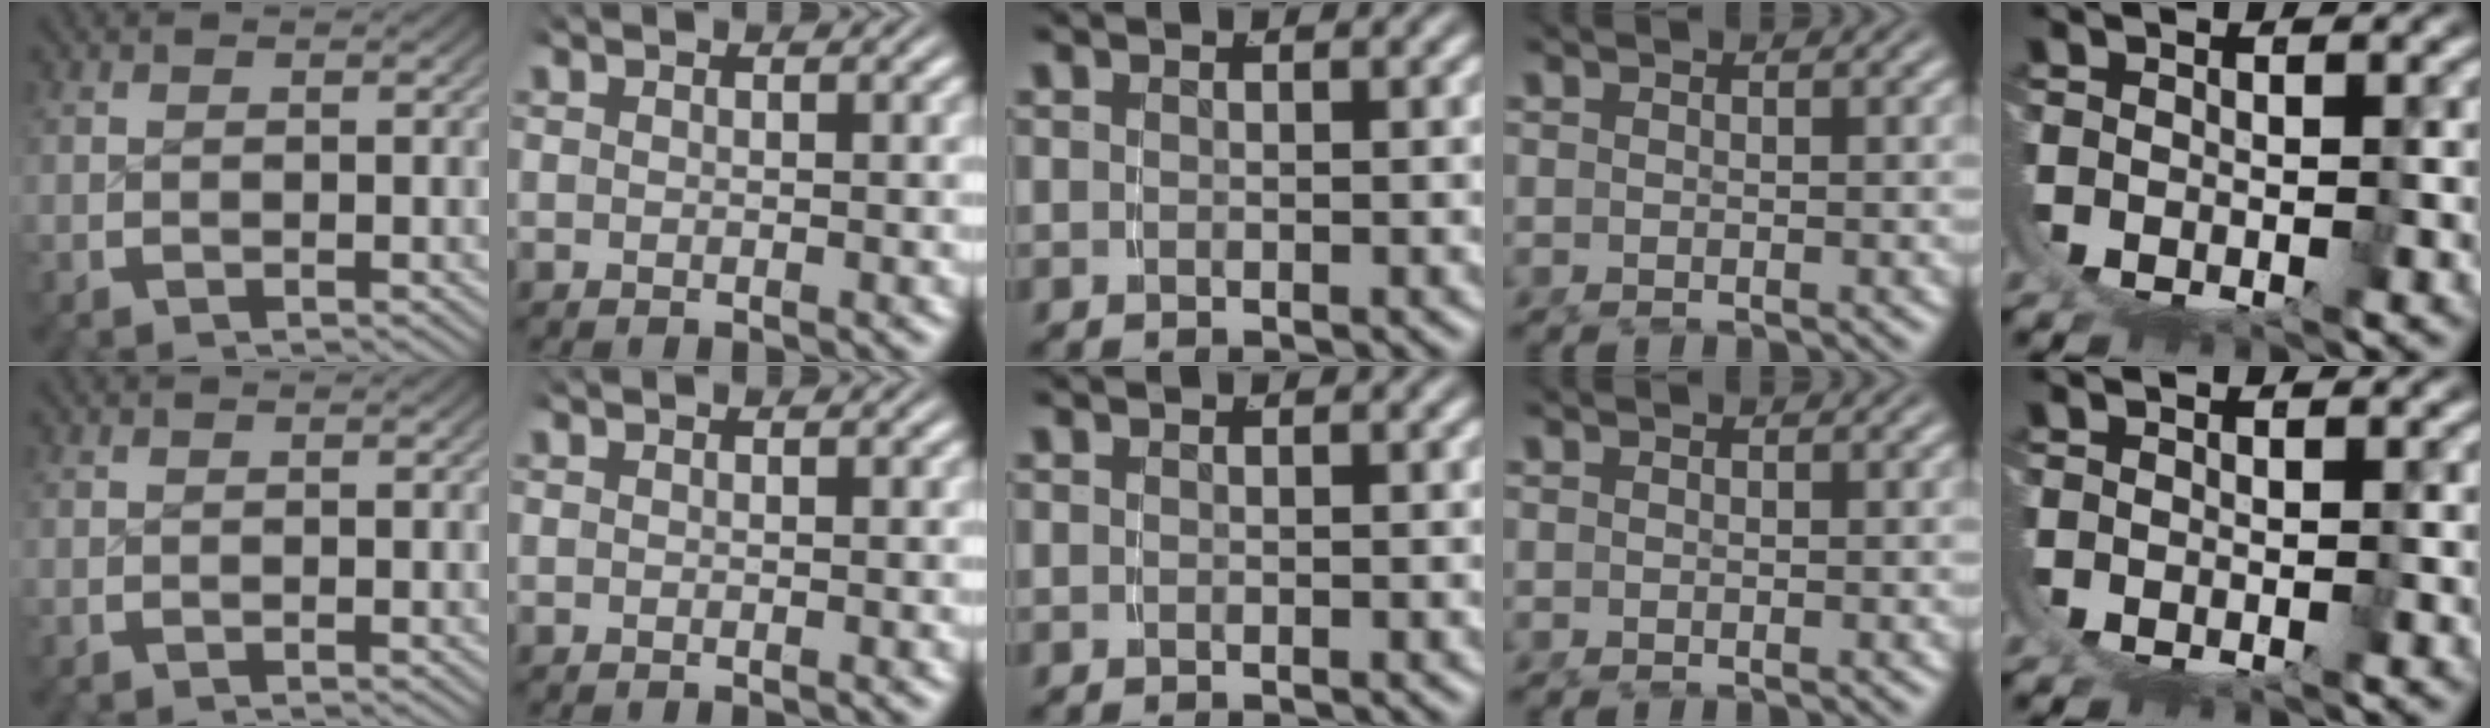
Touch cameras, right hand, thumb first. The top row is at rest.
{}